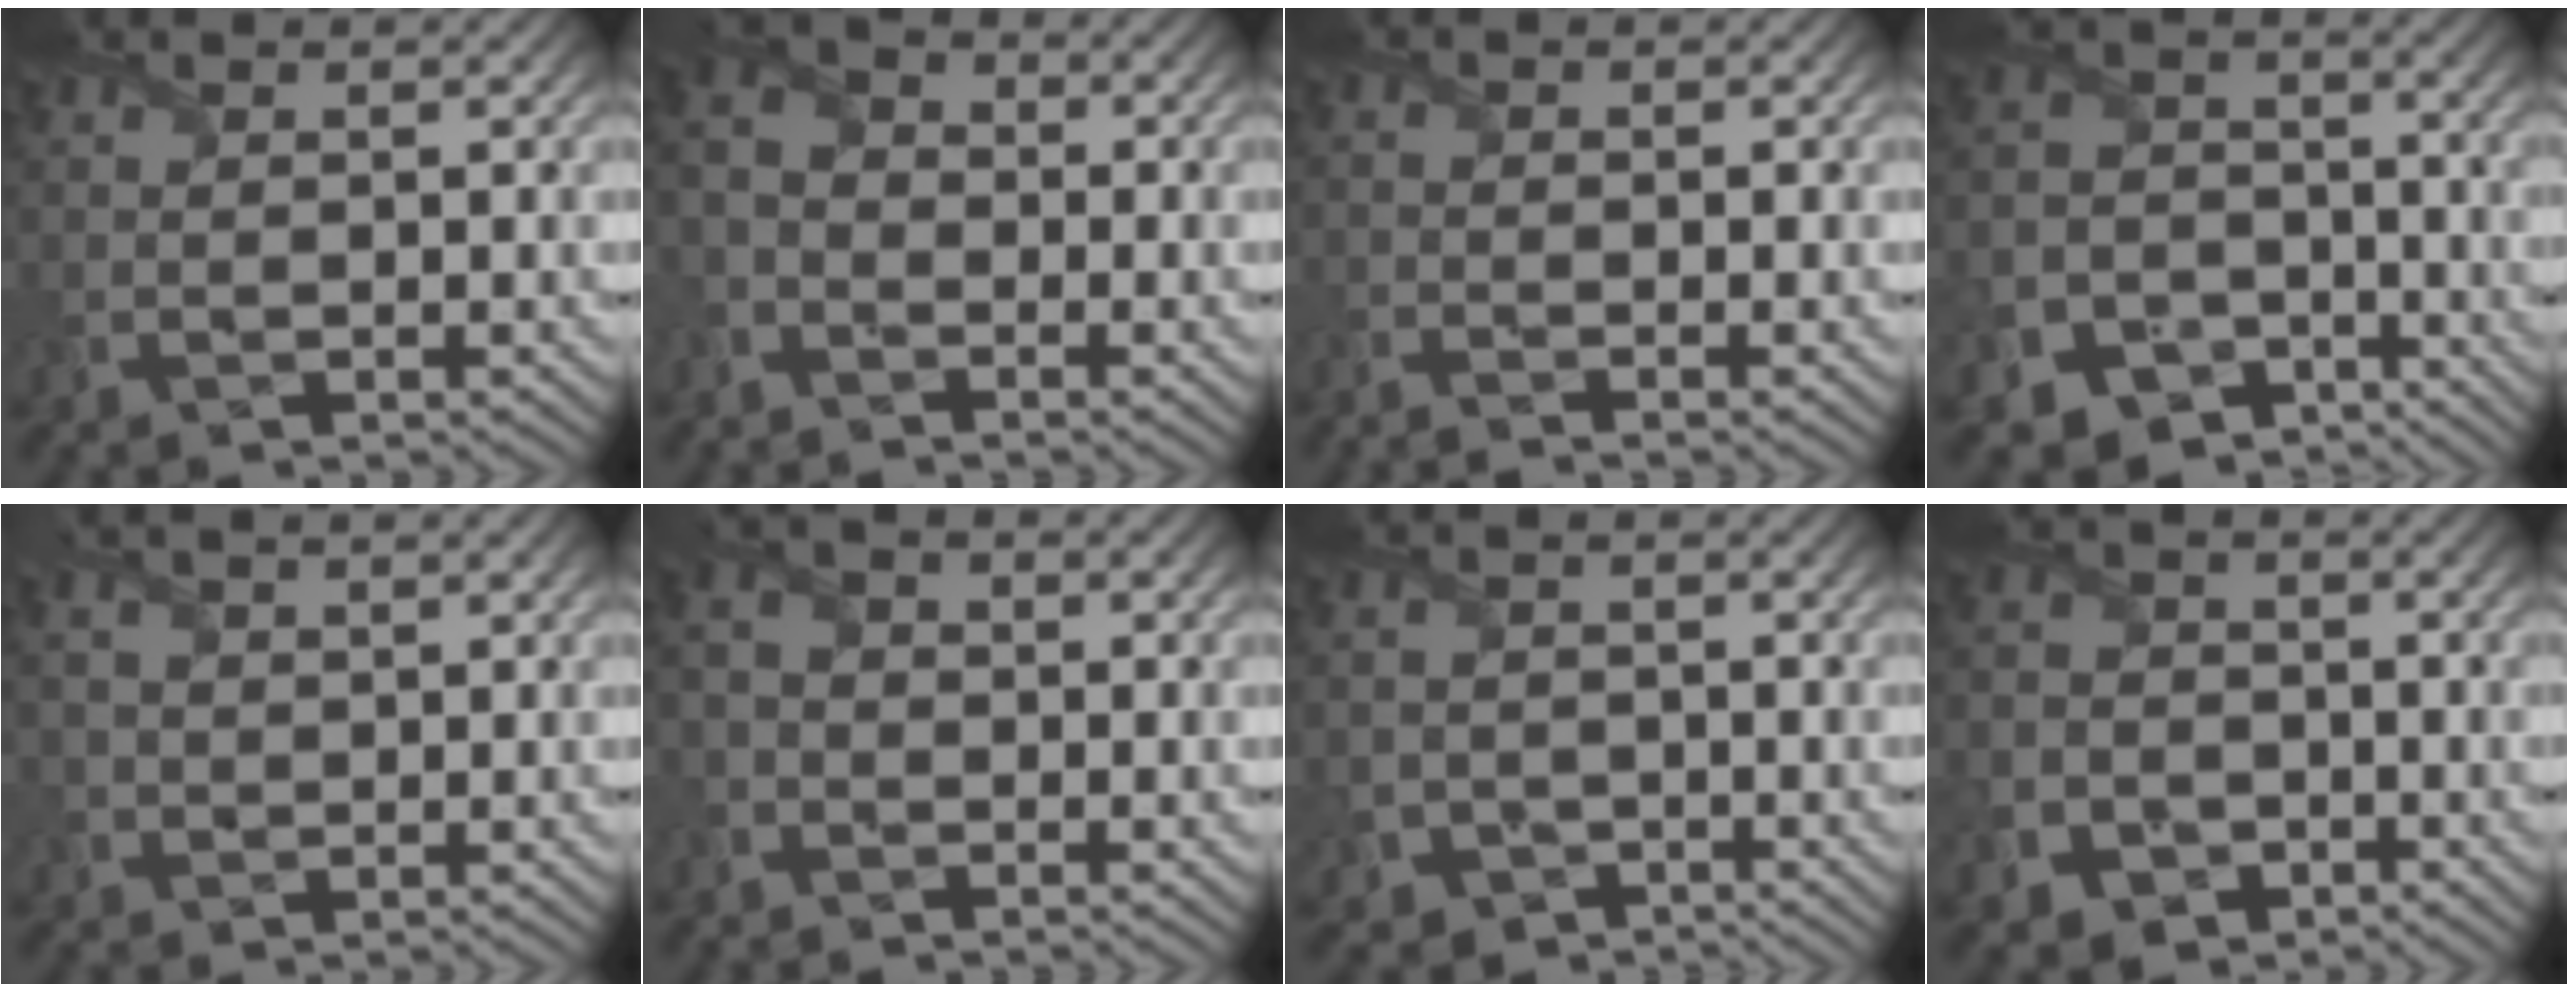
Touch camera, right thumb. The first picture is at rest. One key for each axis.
{"total": 5.1, "fx": -3.3, "fy": 3.1, "fz": 2.2, "tx": -0.056, "ty": -0.002, "tz": -0.074}
{"total": 2.2, "fx": -2.0, "fy": -0.1, "fz": 0.8, "tx": -0.020, "ty": -0.005, "tz": -0.047}
{"total": 10.7, "fx": -7.5, "fy": 6.7, "fz": 3.5, "tx": -0.095, "ty": -0.029, "tz": -0.128}
{"total": 3.1, "fx": 0.9, "fy": 1.9, "fz": 2.3, "tx": -0.059, "ty": 0.003, "tz": 0.020}
{"total": 2.6, "fx": -1.6, "fy": 1.6, "fz": 1.2, "tx": -0.025, "ty": 0.006, "tz": -0.039}
{"total": 5.2, "fx": -3.3, "fy": 3.8, "fz": 1.0, "tx": -0.027, "ty": -0.015, "tz": -0.065}
{"total": 6.8, "fx": -3.8, "fy": 5.3, "fz": 1.9, "tx": -0.057, "ty": -0.023, "tz": -0.085}